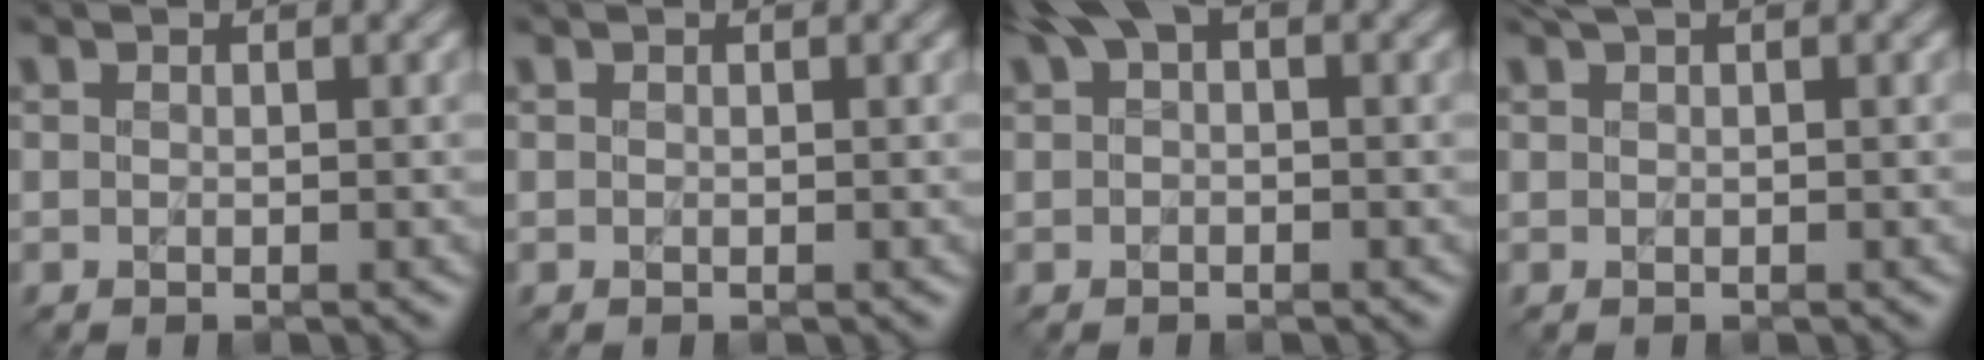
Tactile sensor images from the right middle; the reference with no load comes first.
{"total": 0.0}
{"total": 2.9, "force": [1.3, 1.1, 2.3], "torque": [-0.039, 0.010, 0.016]}
{"total": 1.6, "force": [1.1, 0.4, 1.1], "torque": [-0.014, -0.003, 0.007]}